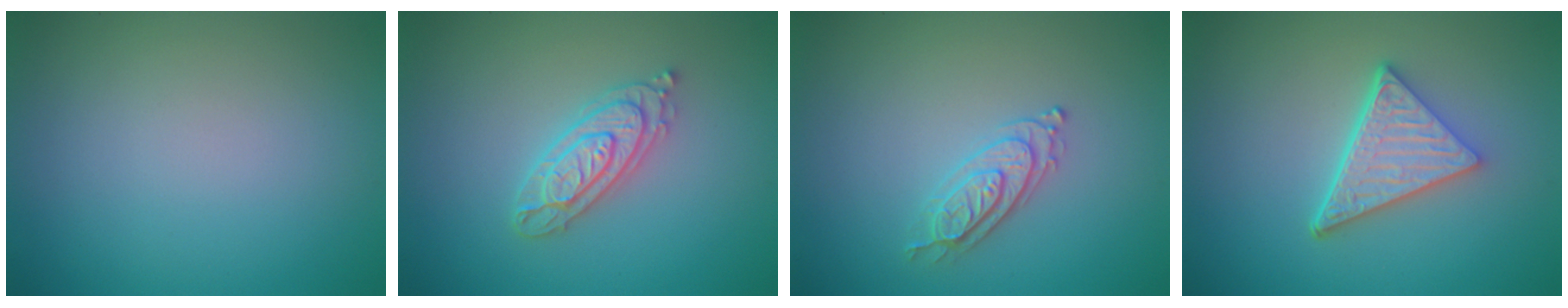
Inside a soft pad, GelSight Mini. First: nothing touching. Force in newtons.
{"total": 3.7, "press": 3.7, "slide": 0.6}
{"total": 2.2, "press": 2.2, "slide": 0.4}
{"total": 5.2, "press": 3.9, "slide": 3.5}